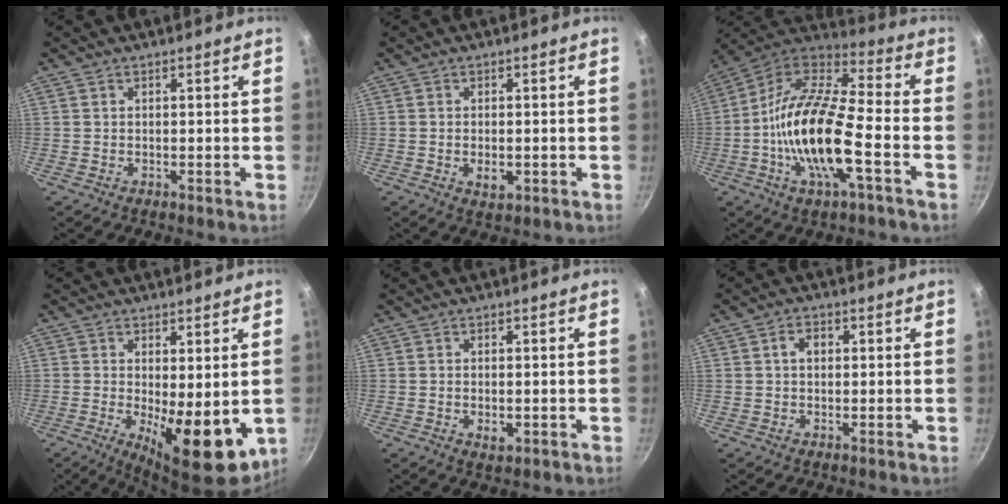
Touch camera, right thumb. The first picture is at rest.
{"total": 3.2, "force": [-0.7, 1.8, 2.5], "torque": [-0.041, -0.004, -0.008]}
{"total": 20.2, "force": [-5.2, 7.0, 18.2], "torque": [-0.345, 0.038, -0.118]}
{"total": 11.7, "force": [-1.3, 4.3, 10.8], "torque": [-0.130, -0.012, -0.005]}
{"total": 2.5, "force": [-0.4, 1.5, 1.9], "torque": [-0.031, -0.005, -0.005]}
{"total": 2.9, "force": [0.5, 2.1, 1.9], "torque": [-0.018, 0.008, 0.006]}